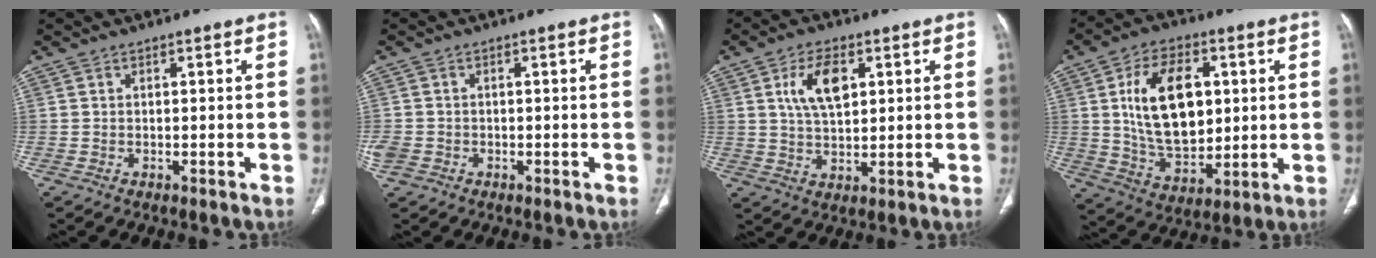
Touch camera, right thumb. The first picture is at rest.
{"total": 3.3, "force": [-1.1, 2.7, 1.4], "torque": [-0.033, 0.008, -0.018]}
{"total": 8.3, "force": [2.8, 4.4, 6.5], "torque": [-0.108, -0.008, 0.055]}
{"total": 17.4, "force": [3.3, 10.5, 13.5], "torque": [-0.194, -0.014, 0.064]}